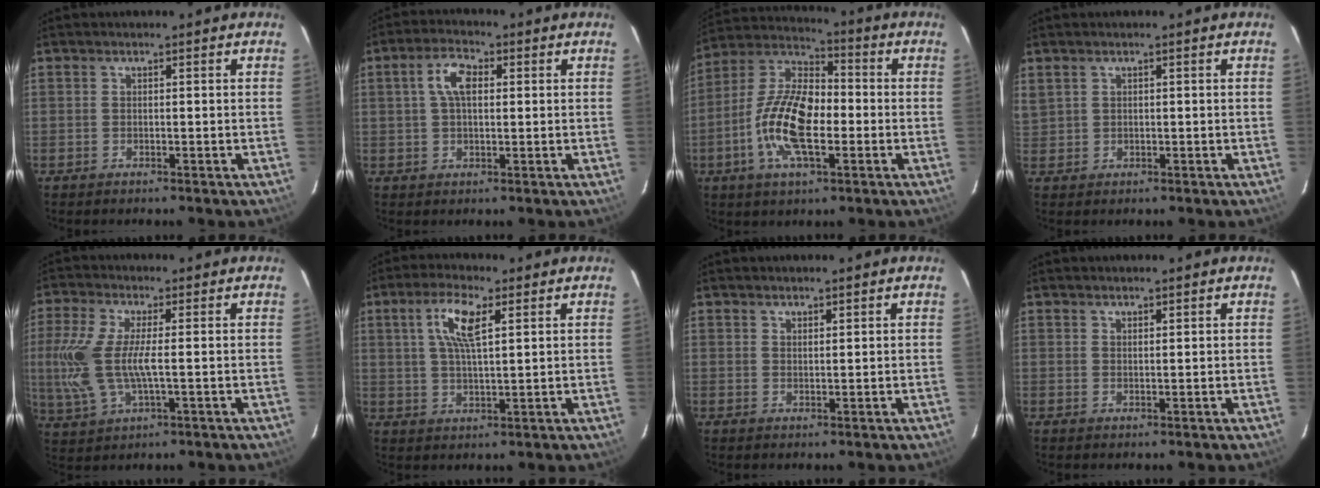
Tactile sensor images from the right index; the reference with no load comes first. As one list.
[{"total": 5.6, "force": [1.2, 3.0, 4.6], "torque": [-0.088, 0.016, 0.023]}, {"total": 15.3, "force": [-3.6, 6.7, 13.3], "torque": [-0.271, 0.004, -0.077]}, {"total": 2.9, "force": [1.3, 2.4, 1.1], "torque": [-0.015, 0.004, 0.033]}, {"total": 11.3, "force": [-0.4, 3.7, 10.7], "torque": [-0.235, -0.006, -0.003]}, {"total": 7.6, "force": [2.9, 2.1, 6.6], "torque": [-0.128, 0.009, 0.055]}, {"total": 1.1, "force": [1.0, 0.3, 0.4], "torque": [-0.005, 0.000, 0.017]}, {"total": 0.9, "force": [0.8, 0.2, 0.3], "torque": [-0.006, 0.000, 0.014]}]